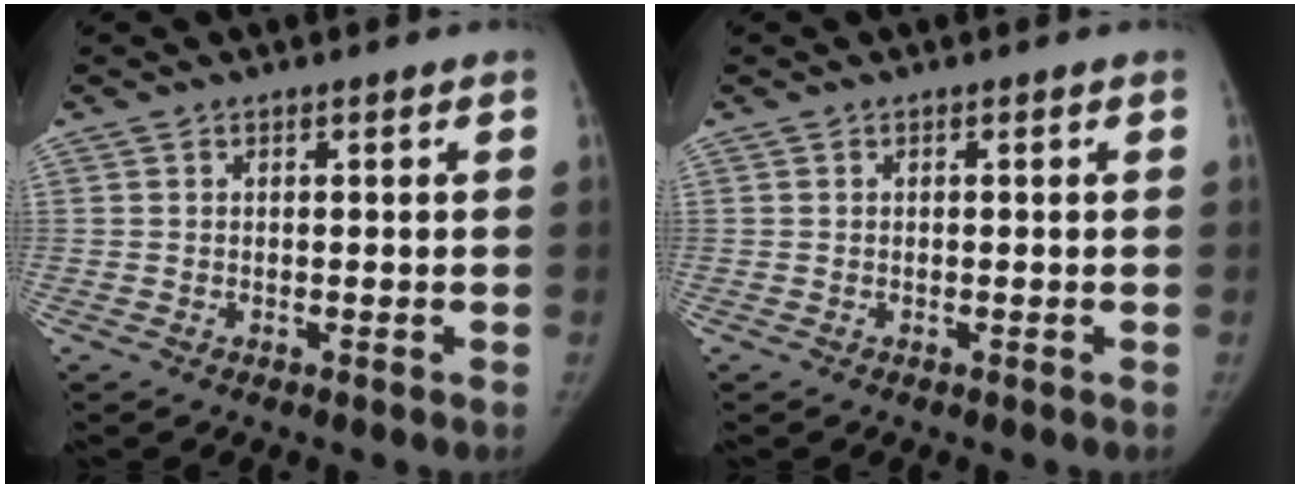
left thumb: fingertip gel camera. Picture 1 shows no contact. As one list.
[{"total": 0.0}]